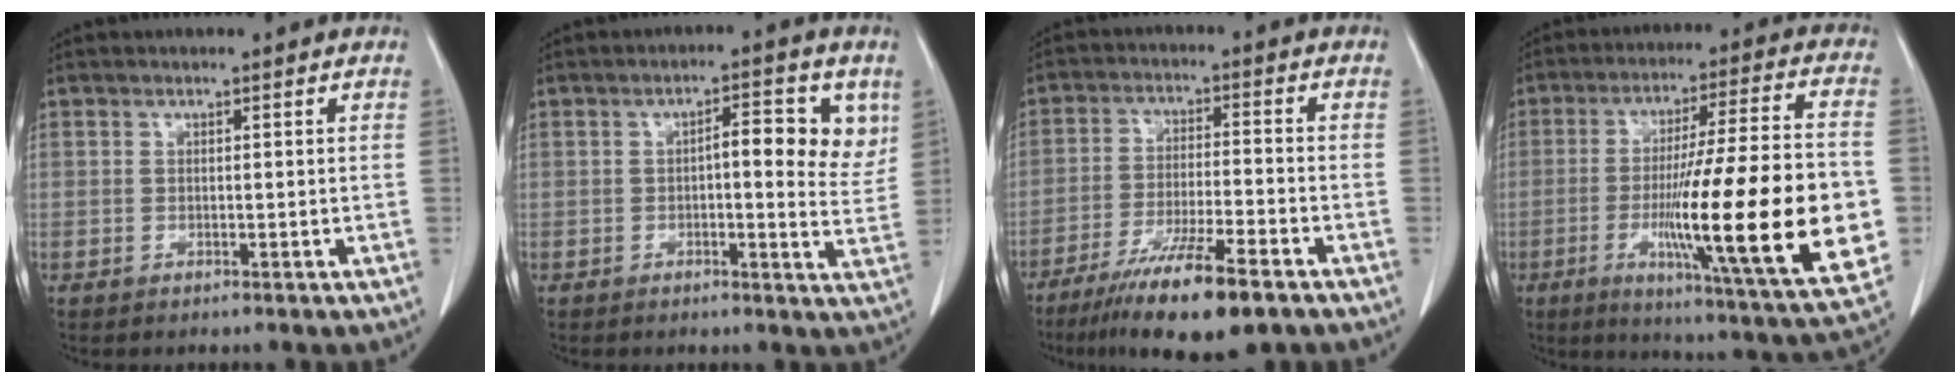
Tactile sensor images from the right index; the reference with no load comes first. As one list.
[{"total": 8.2, "force": [2.5, 2.5, 7.4], "torque": [-0.092, 0.007, 0.027]}, {"total": 12.9, "force": [-8.8, 1.1, 9.4], "torque": [-0.166, -0.035, -0.147]}, {"total": 26.4, "force": [-4.9, 1.4, 25.9], "torque": [-0.357, -0.020, -0.077]}]